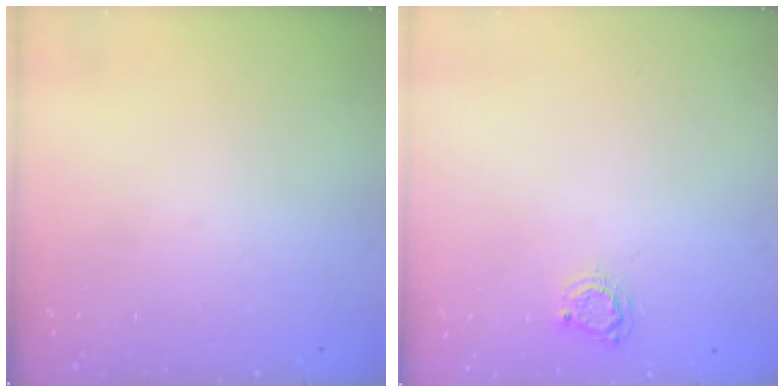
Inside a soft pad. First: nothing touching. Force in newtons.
{"total": 4.5, "press": 4.5, "slide": 0.5}